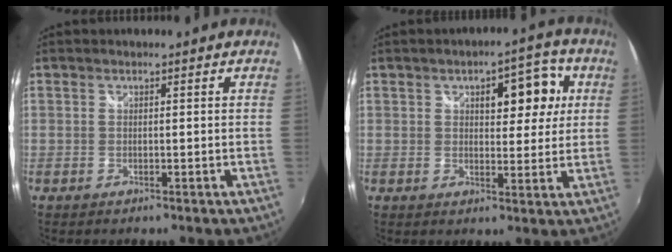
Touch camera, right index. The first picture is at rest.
{"total": 8.5, "force": [2.7, 4.4, 6.7], "torque": [-0.094, 0.023, 0.037]}